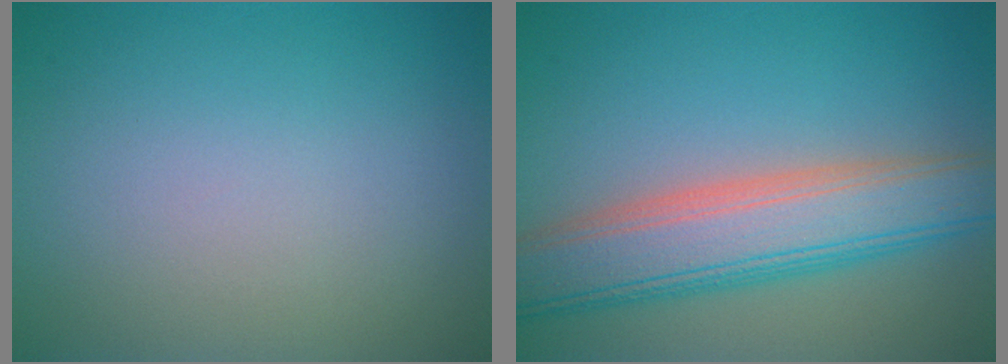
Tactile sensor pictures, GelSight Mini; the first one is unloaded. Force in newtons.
{"total": 7.9, "press": 7.9, "slide": 0.3}